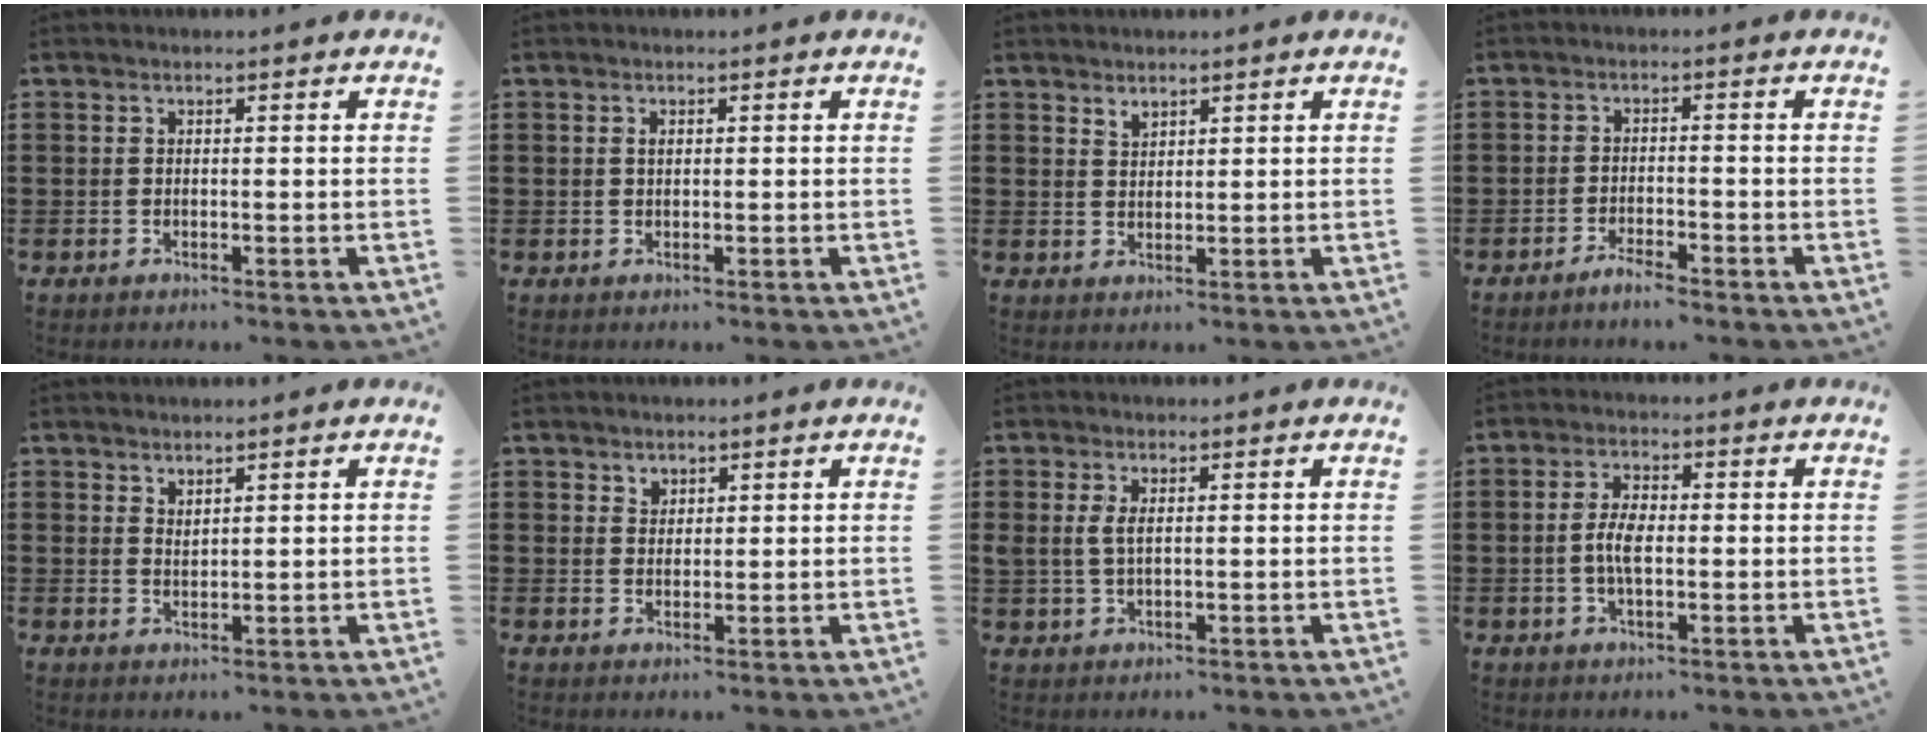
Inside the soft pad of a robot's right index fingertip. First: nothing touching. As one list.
[{"total": 0.7, "force": [0.2, 0.4, 0.6], "torque": [-0.014, 0.000, 0.004]}, {"total": 1.7, "force": [1.5, 0.7, 0.3], "torque": [-0.007, 0.000, 0.030]}, {"total": 2.2, "force": [-2.0, 0.1, 0.8], "torque": [-0.016, 0.003, -0.038]}, {"total": 1.5, "force": [1.5, 0.2, 0.0], "torque": [-0.002, 0.002, 0.030]}, {"total": 1.8, "force": [1.3, 1.2, 0.1], "torque": [-0.007, 0.004, 0.026]}, {"total": 2.7, "force": [0.6, 1.1, 2.3], "torque": [-0.056, 0.004, 0.007]}, {"total": 4.4, "force": [-0.4, 1.8, 4.0], "torque": [-0.088, -0.003, -0.012]}]